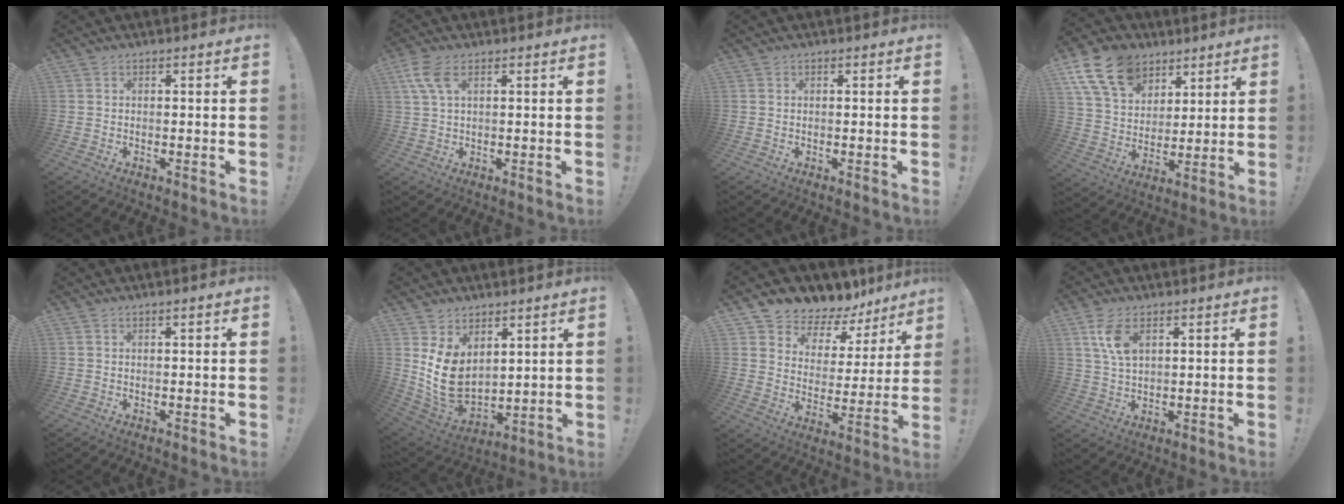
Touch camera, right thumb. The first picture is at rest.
{"total": 6.7, "force": [2.8, 3.1, 5.3], "torque": [-0.113, 0.002, 0.055]}
{"total": 0.0}
{"total": 16.7, "force": [9.4, 11.4, 7.8], "torque": [-0.142, -0.044, 0.182]}
{"total": 0.7, "force": [0.4, -0.2, 0.5], "torque": [-0.003, -0.002, 0.006]}
{"total": 11.8, "force": [3.0, 8.7, 7.4], "torque": [-0.152, -0.032, 0.066]}
{"total": 7.2, "force": [5.8, 4.0, 1.4], "torque": [-0.029, -0.061, 0.107]}
{"total": 7.4, "force": [3.3, 3.6, 5.5], "torque": [-0.113, -0.014, 0.057]}